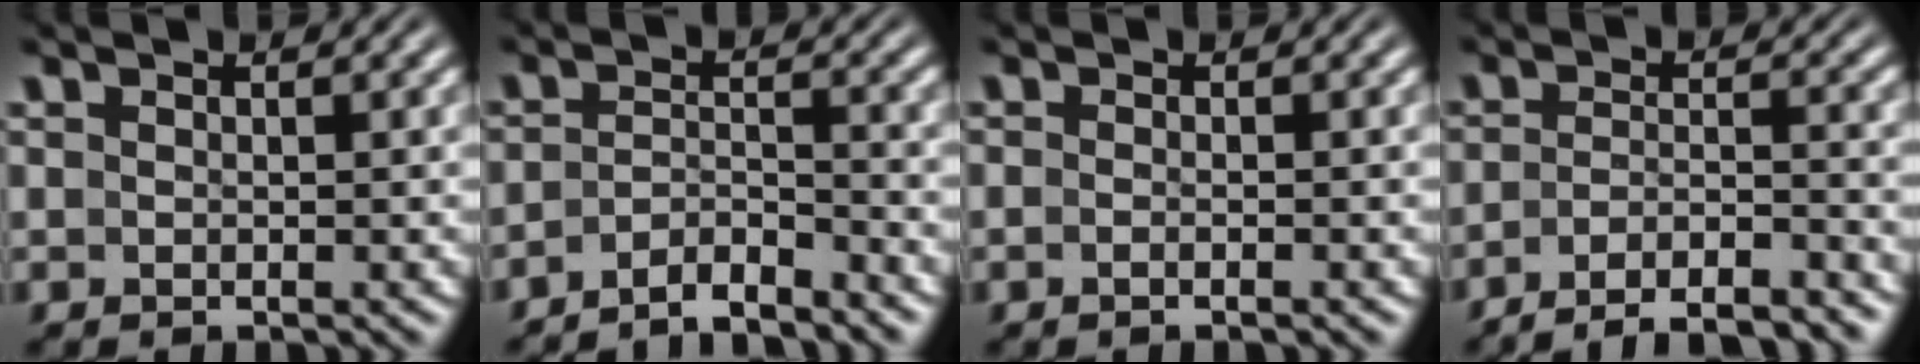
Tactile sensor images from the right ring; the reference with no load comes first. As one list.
[{"total": 4.4, "force": [-4.0, 1.2, 1.4], "torque": [-0.027, -0.017, -0.063]}, {"total": 1.1, "force": [-0.8, -0.1, 0.8], "torque": [-0.018, 0.001, -0.017]}, {"total": 8.0, "force": [-7.2, 2.5, 2.7], "torque": [-0.046, -0.031, -0.104]}]